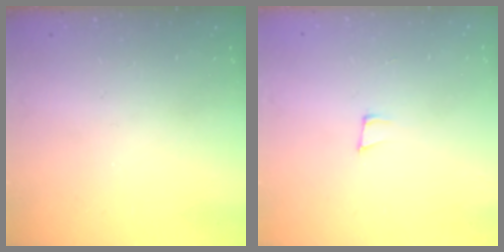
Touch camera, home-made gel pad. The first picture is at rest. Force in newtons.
{"total": 6.7, "press": 5.8, "slide": 3.2}